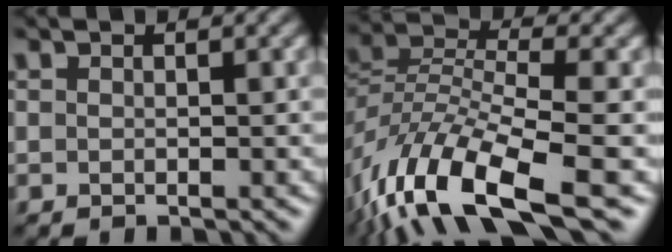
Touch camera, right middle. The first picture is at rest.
{"total": 11.6, "force": [-6.2, 4.2, 8.8], "torque": [-0.170, -0.004, -0.123]}